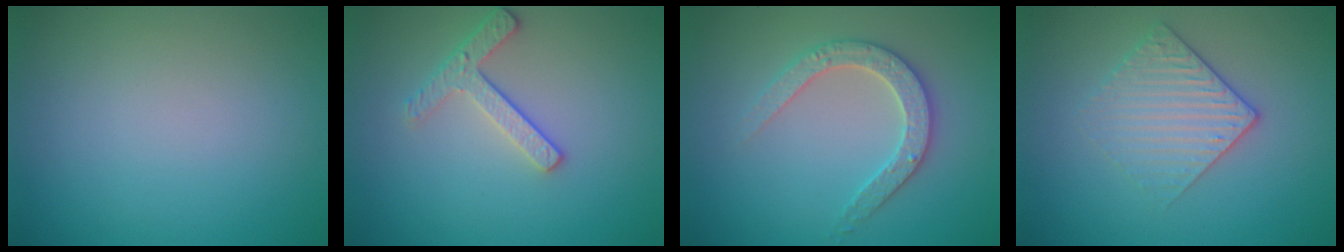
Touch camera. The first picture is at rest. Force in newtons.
{"total": 2.4, "press": 2.3, "slide": 0.9}
{"total": 2.9, "press": 2.9, "slide": 0.5}
{"total": 3.0, "press": 2.7, "slide": 1.3}